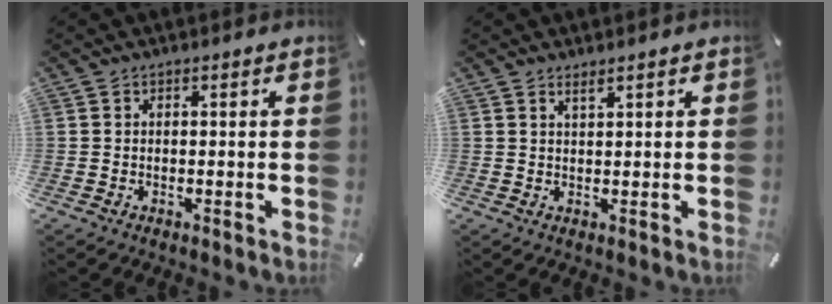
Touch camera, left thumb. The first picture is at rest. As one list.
[{"total": 1.5, "force": [1.2, 0.3, 0.9], "torque": [-0.019, -0.001, 0.021]}]